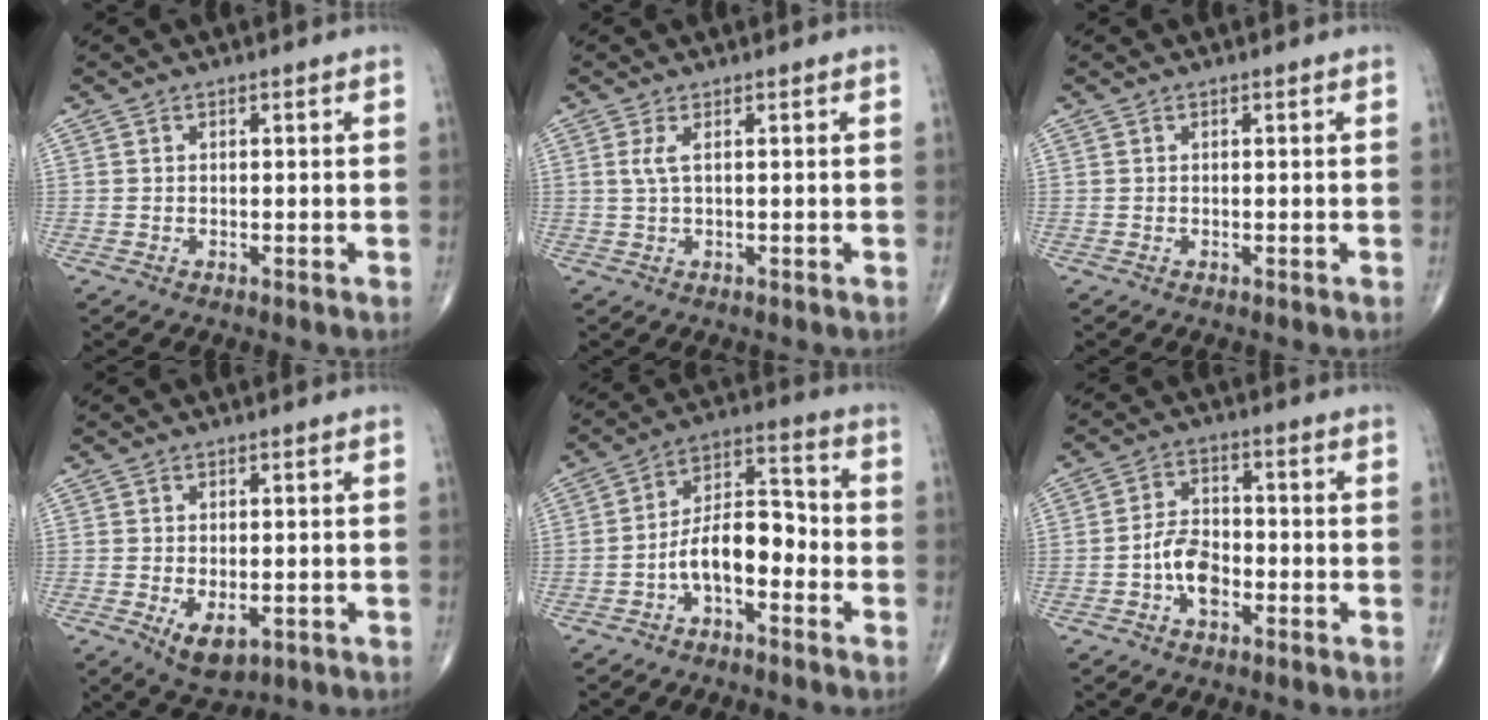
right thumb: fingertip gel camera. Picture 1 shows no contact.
{"total": 1.8, "force": [0.4, 0.3, 1.7], "torque": [-0.050, 0.005, 0.014]}
{"total": 0.0}
{"total": 5.6, "force": [-1.6, 3.0, 4.5], "torque": [-0.068, -0.008, -0.015]}
{"total": 9.8, "force": [-3.5, 4.9, 7.8], "torque": [-0.120, 0.051, -0.070]}
{"total": 6.6, "force": [-2.4, 4.0, 4.7], "torque": [-0.072, 0.024, -0.051]}